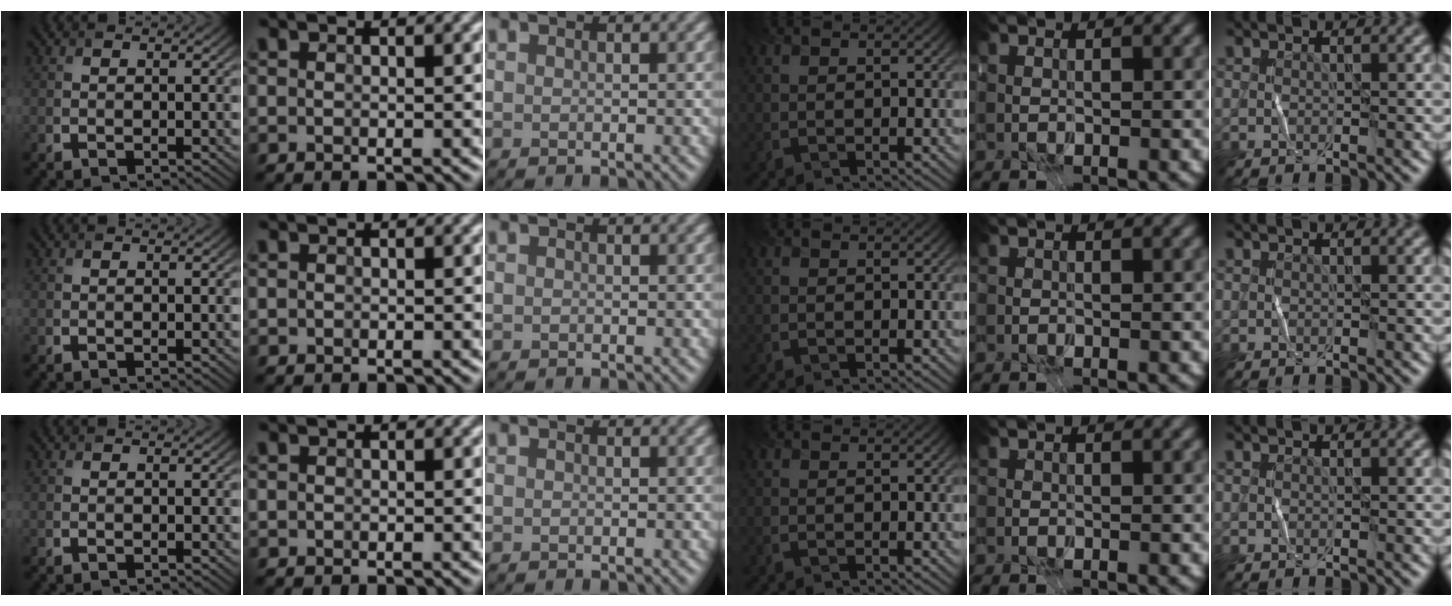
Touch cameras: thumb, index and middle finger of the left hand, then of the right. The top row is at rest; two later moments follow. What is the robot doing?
{"motion": "fold", "object": "receipt paper"}